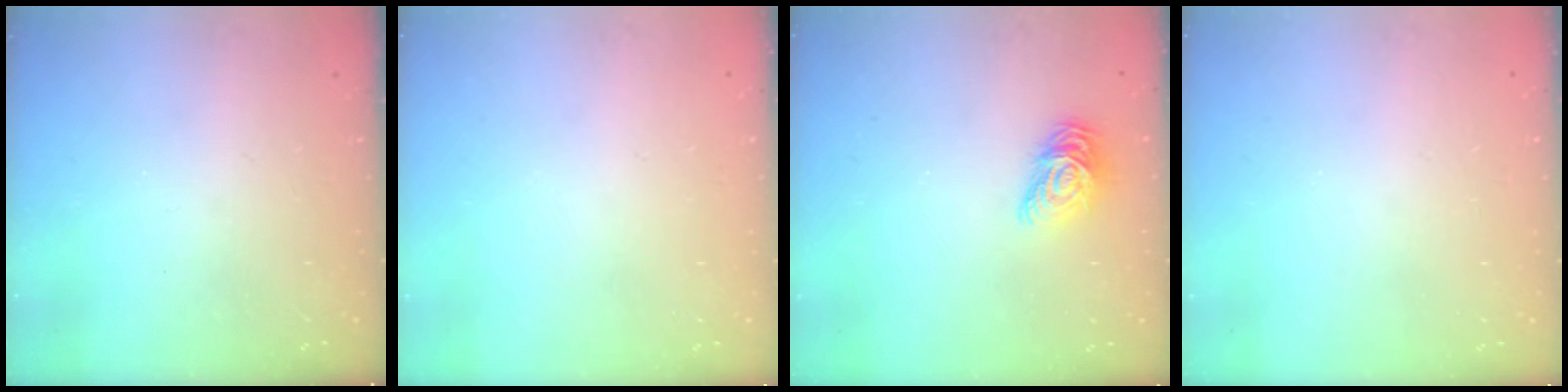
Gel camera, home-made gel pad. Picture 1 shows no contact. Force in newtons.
{"total": 0.0}
{"total": 10.7, "press": 10.7, "slide": 0.6}
{"total": 0.0}